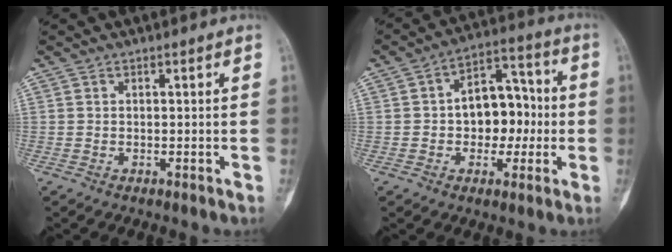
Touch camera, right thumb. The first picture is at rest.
{"total": 11.9, "force": [-0.6, 8.1, 8.7], "torque": [-0.078, 0.038, -0.015]}